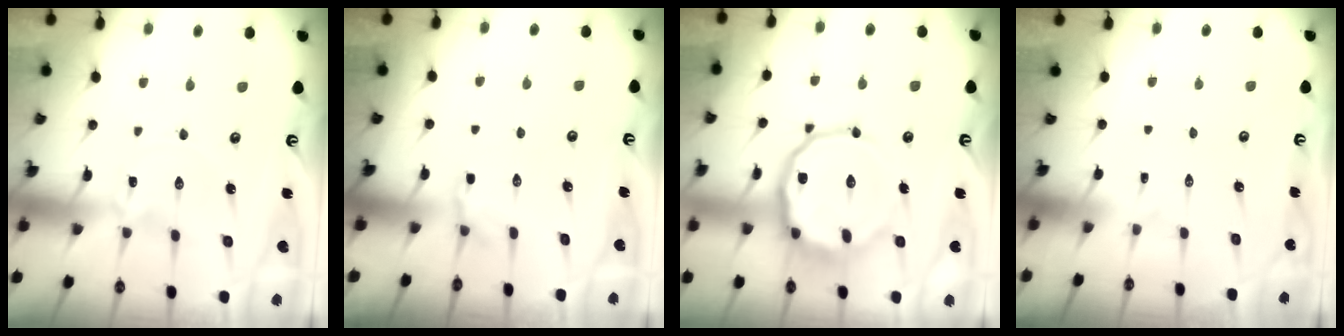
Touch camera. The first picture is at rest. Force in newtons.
{"total": 4.3, "press": 4.0, "slide": 1.6}
{"total": 15.7, "press": 15.5, "slide": 2.2}
{"total": 1.6, "press": 1.6, "slide": 0.1}